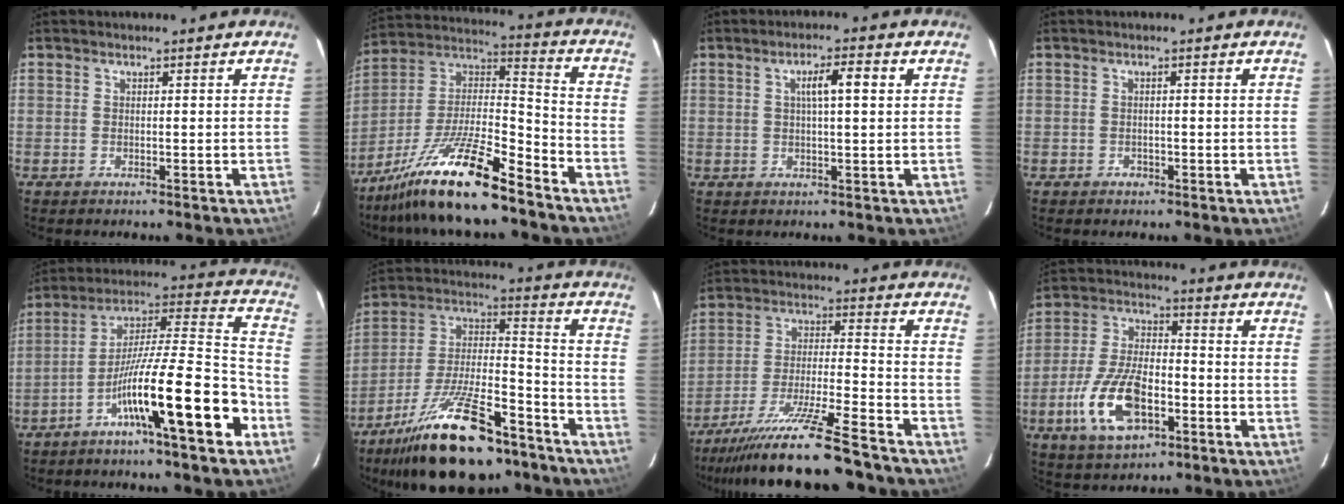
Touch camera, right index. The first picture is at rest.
{"total": 17.1, "force": [-12.6, 1.9, 11.5], "torque": [-0.224, -0.004, -0.225]}
{"total": 4.8, "force": [1.3, 0.4, 4.6], "torque": [-0.080, 0.010, 0.022]}
{"total": 0.8, "force": [-0.5, 0.6, 0.2], "torque": [-0.005, 0.003, -0.008]}
{"total": 17.1, "force": [-8.5, 0.6, 14.8], "torque": [-0.247, 0.000, -0.146]}
{"total": 20.6, "force": [-14.7, 4.9, 13.6], "torque": [-0.249, -0.012, -0.257]}
{"total": 16.6, "force": [-13.8, -0.1, 9.3], "torque": [-0.177, -0.026, -0.236]}
{"total": 13.0, "force": [-5.2, 5.6, 10.5], "torque": [-0.223, 0.004, -0.092]}